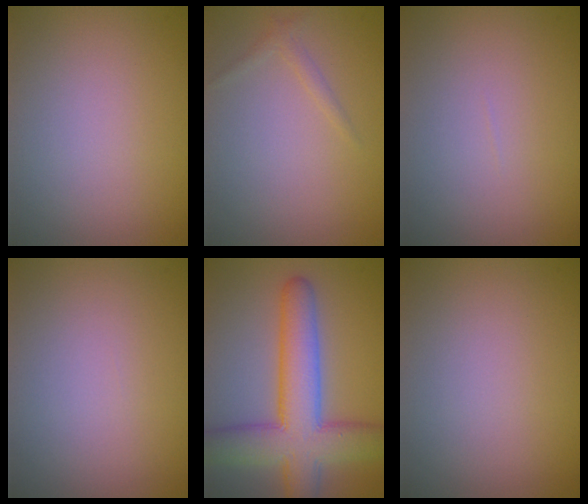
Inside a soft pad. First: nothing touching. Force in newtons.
{"total": 0.9, "press": 0.9, "slide": 0.1}
{"total": 0.0}
{"total": 0.0}
{"total": 8.8, "press": 8.7, "slide": 0.5}
{"total": 0.0}